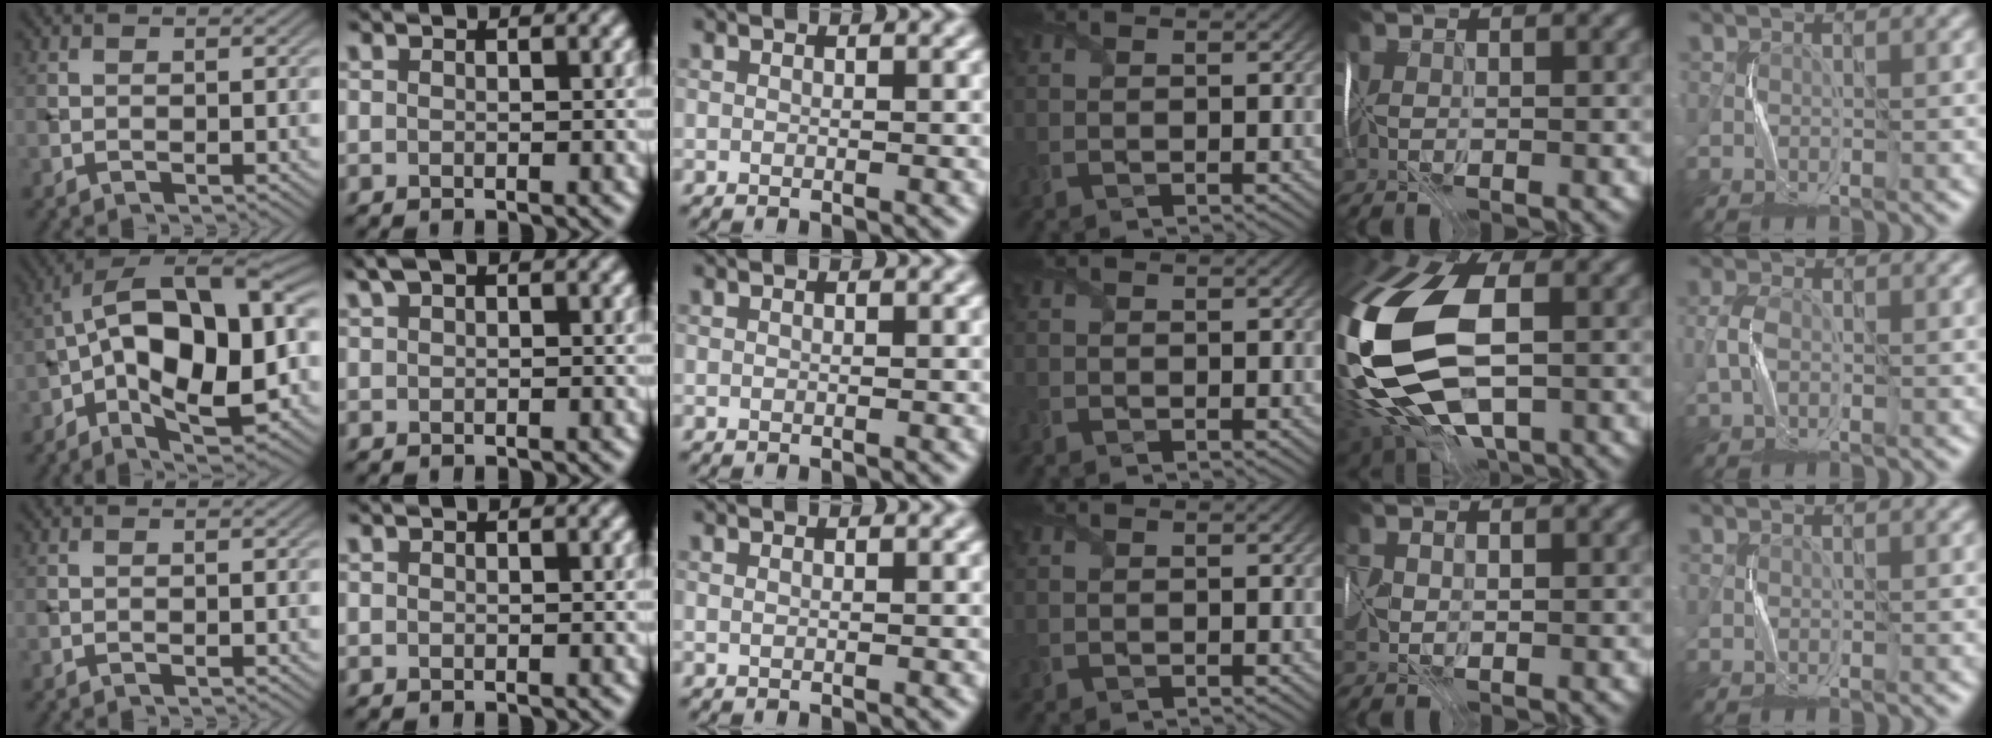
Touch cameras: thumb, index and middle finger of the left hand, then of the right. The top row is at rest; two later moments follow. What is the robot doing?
{"motion": "fold", "object": "map"}